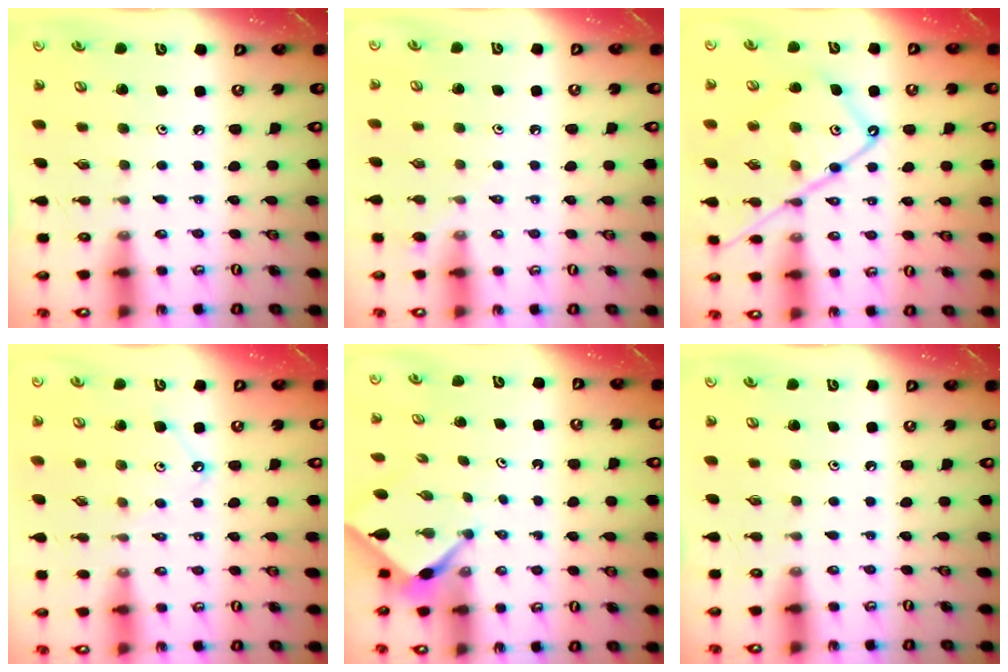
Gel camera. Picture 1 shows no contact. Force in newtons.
{"total": 3.2, "press": 3.1, "slide": 0.6}
{"total": 15.9, "press": 15.9, "slide": 1.7}
{"total": 3.2, "press": 3.2, "slide": 0.5}
{"total": 2.2, "press": 2.2, "slide": 0.3}
{"total": 0.0}